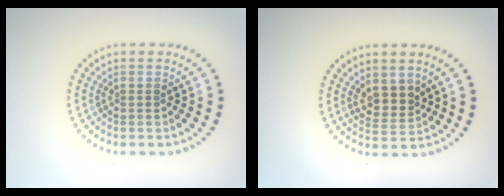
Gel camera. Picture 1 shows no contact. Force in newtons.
{"total": 2.5, "press": 2.3, "slide": 1.1}